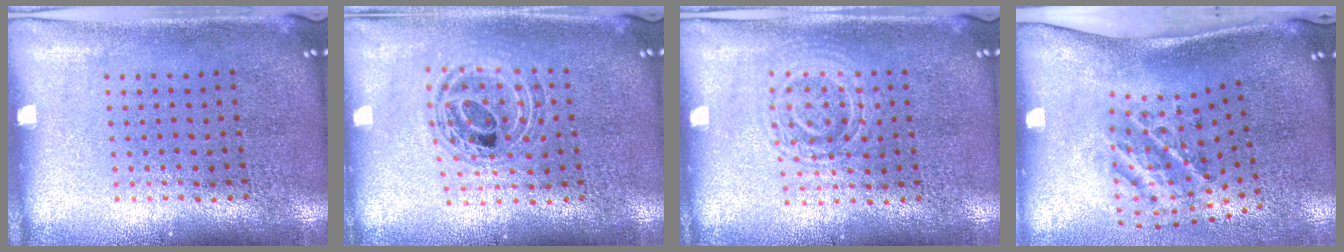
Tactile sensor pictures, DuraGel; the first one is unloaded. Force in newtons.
{"total": 0.9, "press": 0.9, "slide": 0.2}
{"total": 1.3, "press": 1.2, "slide": 0.3}
{"total": 2.2, "press": 1.3, "slide": 1.8}